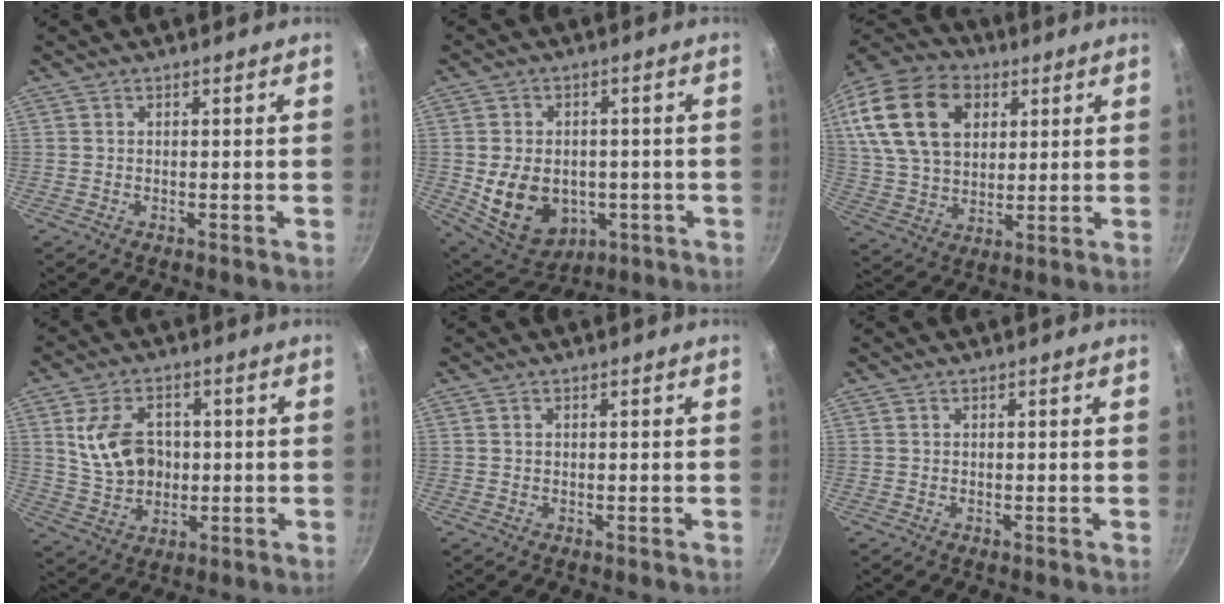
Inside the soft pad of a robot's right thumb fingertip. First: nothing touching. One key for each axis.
{"total": 14.1, "fx": -2.5, "fy": 10.5, "fz": 9.1, "tx": -0.139, "ty": 0.001, "tz": -0.018}
{"total": 21.6, "fx": 7.2, "fy": 14.8, "fz": 14.0, "tx": -0.244, "ty": 0.000, "tz": 0.127}
{"total": 11.8, "fx": 1.5, "fy": 8.7, "fz": 7.8, "tx": -0.120, "ty": -0.001, "tz": 0.035}
{"total": 0.8, "fx": 0.3, "fy": 0.6, "fz": 0.4, "tx": -0.008, "ty": 0.002, "tz": 0.006}
{"total": 0.0}